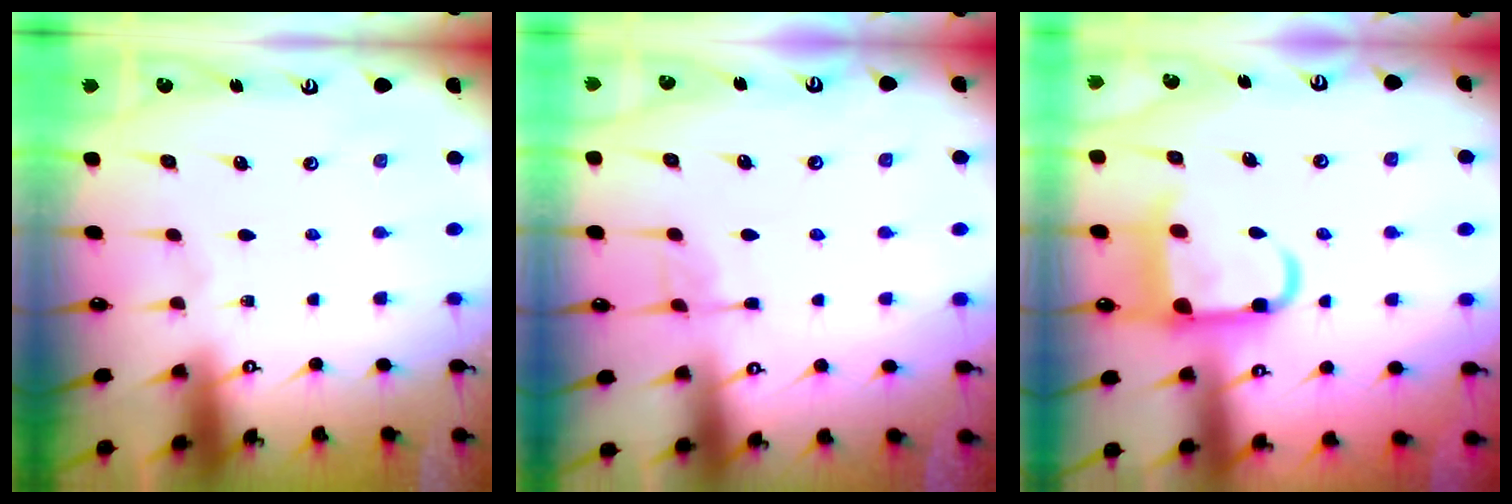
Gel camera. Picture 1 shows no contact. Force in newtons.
{"total": 3.4, "press": 3.4, "slide": 0.6}
{"total": 11.8, "press": 11.7, "slide": 1.6}